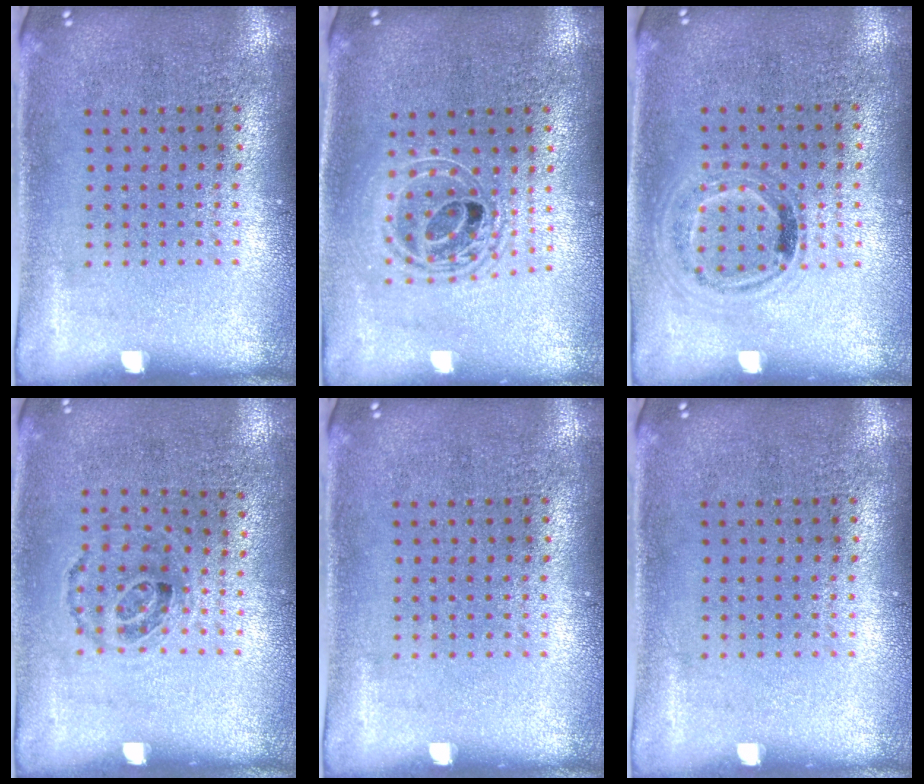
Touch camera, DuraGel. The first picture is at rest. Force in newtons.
{"total": 1.7, "press": 1.4, "slide": 0.9}
{"total": 1.0, "press": 0.9, "slide": 0.4}
{"total": 0.9, "press": 0.7, "slide": 0.6}
{"total": 0.0}
{"total": 0.0}